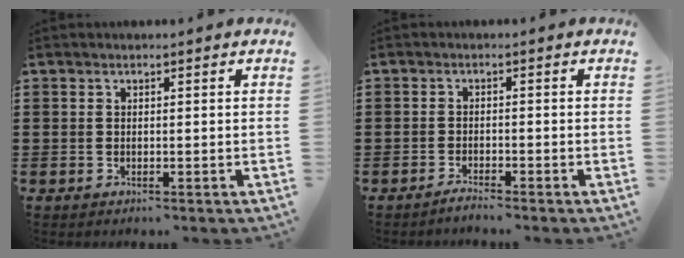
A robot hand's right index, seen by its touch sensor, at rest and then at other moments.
{"total": 1.6, "force": [-1.6, 0.0, 0.2], "torque": [-0.008, 0.000, -0.030]}